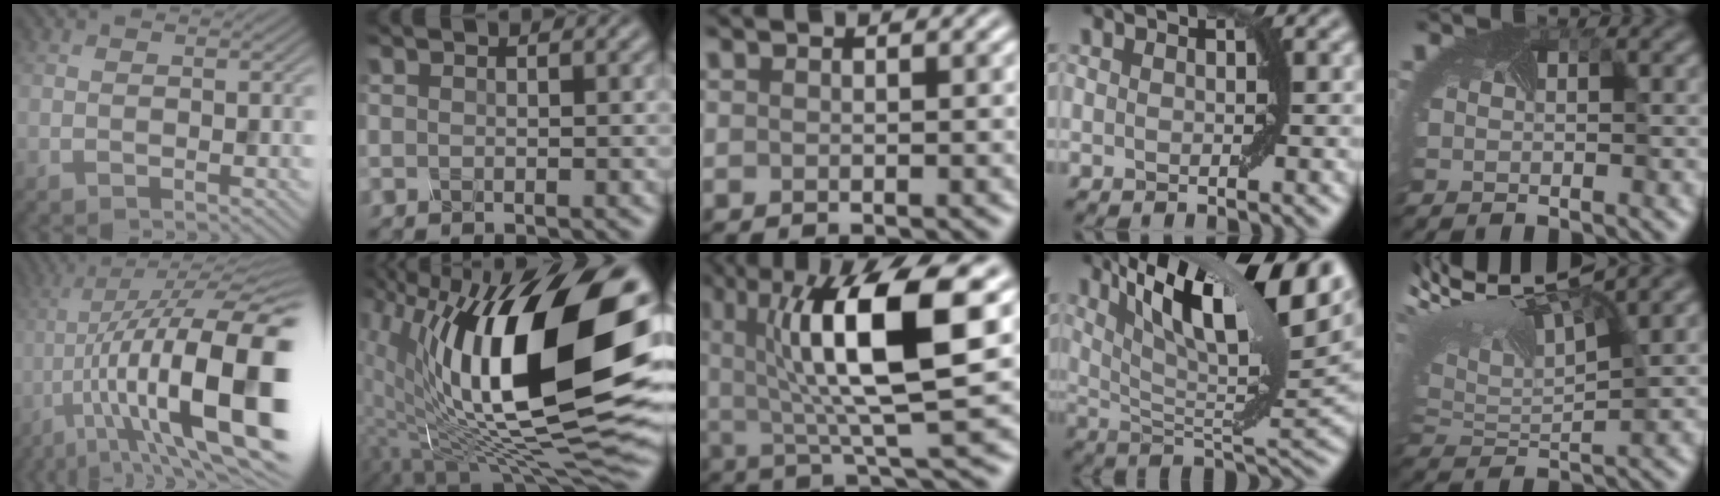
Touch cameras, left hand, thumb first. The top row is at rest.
{"thumb": {"total": 19.5, "force": [-5.4, 6.1, 17.7], "torque": [-0.290, 0.007, -0.087]}, "index": {"total": 19.3, "force": [3.7, 7.8, 17.3], "torque": [-0.283, 0.009, 0.058]}, "middle": {"total": 11.2, "force": [2.4, 2.6, 10.6], "torque": [-0.163, -0.006, 0.046]}, "ring": {"total": 15.3, "force": [7.1, 4.5, 12.8], "torque": [-0.209, 0.012, 0.119]}, "little": {"total": 9.9, "force": [4.7, 4.0, 7.7], "torque": [-0.169, 0.006, 0.094]}}